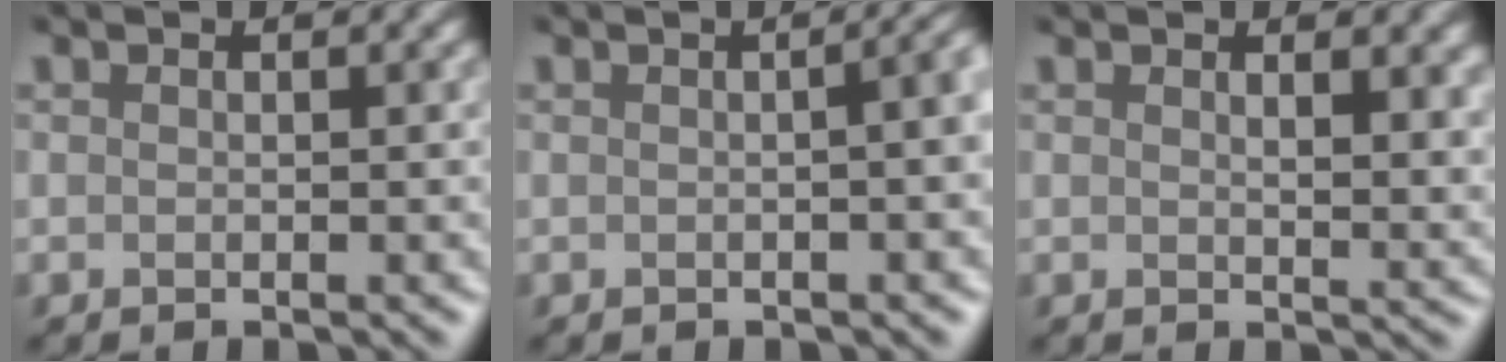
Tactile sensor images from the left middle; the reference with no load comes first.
{"total": 4.8, "force": [-0.3, 2.4, 4.1], "torque": [-0.003, 0.013, -0.020]}
{"total": 2.3, "force": [1.3, 0.4, 1.8], "torque": [-0.020, 0.003, 0.013]}